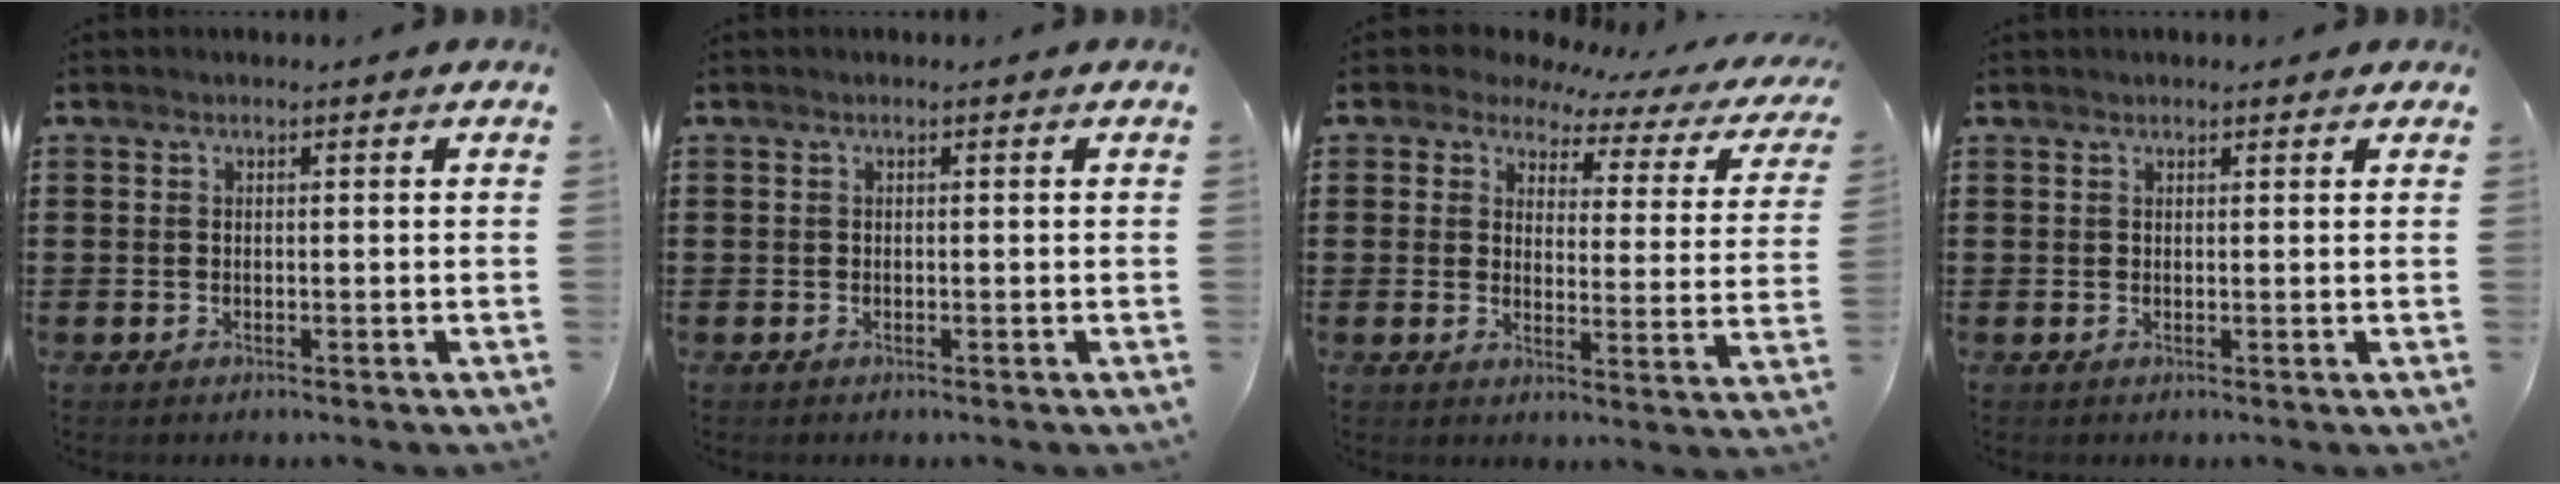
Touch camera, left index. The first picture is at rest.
{"total": 0.0}
{"total": 4.0, "force": [3.1, 2.2, 1.3], "torque": [-0.042, -0.016, 0.049]}
{"total": 0.9, "force": [0.9, 0.2, 0.3], "torque": [-0.007, 0.001, 0.017]}